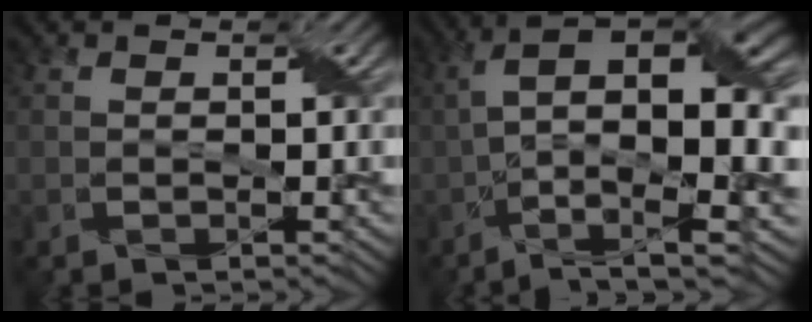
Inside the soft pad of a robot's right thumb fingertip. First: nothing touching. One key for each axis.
{"total": 14.0, "fx": -0.7, "fy": 5.3, "fz": 13.0, "tx": -0.247, "ty": -0.003, "tz": -0.004}